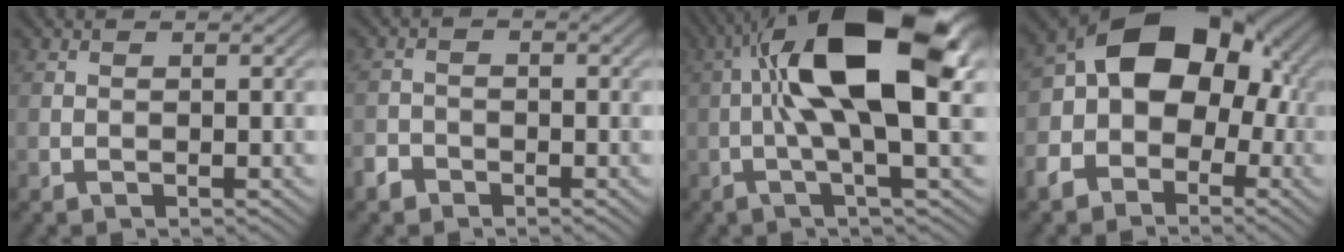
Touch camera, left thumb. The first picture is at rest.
{"total": 2.4, "force": [-1.7, 1.5, 0.6], "torque": [-0.012, -0.002, -0.043]}
{"total": 15.4, "force": [2.4, 4.1, 14.7], "torque": [-0.264, 0.017, 0.033]}
{"total": 13.8, "force": [-2.3, 9.9, 9.3], "torque": [-0.169, -0.002, -0.054]}